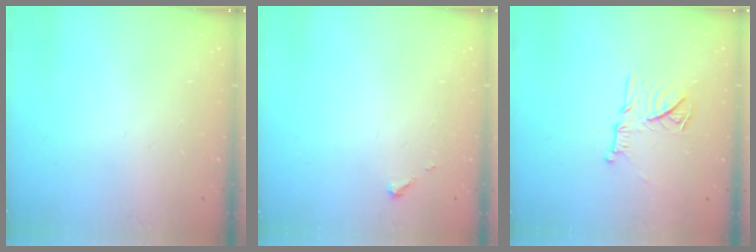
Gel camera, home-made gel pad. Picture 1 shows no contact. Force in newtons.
{"total": 2.6, "press": 2.6, "slide": 0.3}
{"total": 12.5, "press": 12.5, "slide": 0.8}